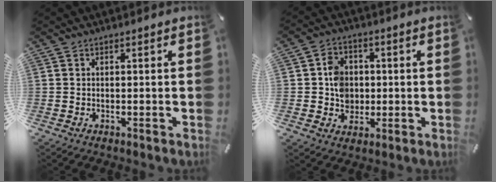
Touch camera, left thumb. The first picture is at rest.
{"total": 7.1, "force": [0.1, 6.5, 2.9], "torque": [-0.041, 0.010, 0.003]}